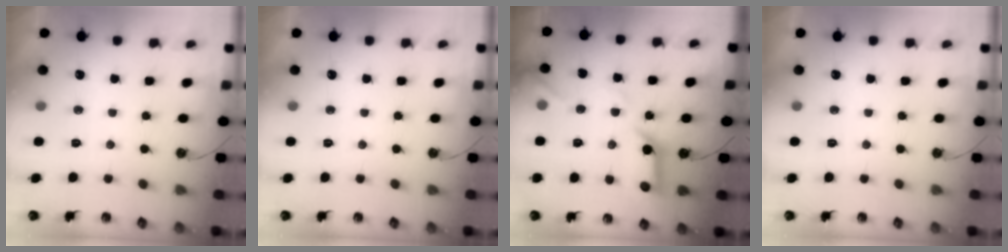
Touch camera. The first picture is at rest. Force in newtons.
{"total": 0.0}
{"total": 15.6, "press": 15.5, "slide": 1.5}
{"total": 0.0}